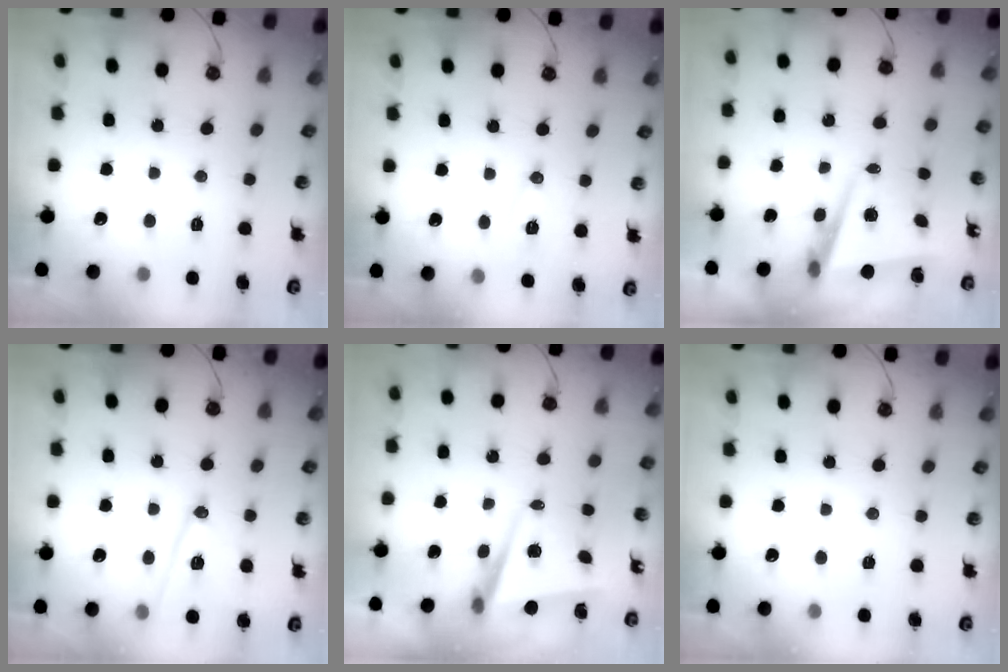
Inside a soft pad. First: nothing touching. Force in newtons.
{"total": 7.6, "press": 6.7, "slide": 3.7}
{"total": 6.7, "press": 6.4, "slide": 1.8}
{"total": 12.3, "press": 11.9, "slide": 2.8}
{"total": 5.7, "press": 5.5, "slide": 1.4}
{"total": 4.8, "press": 1.9, "slide": 4.4}